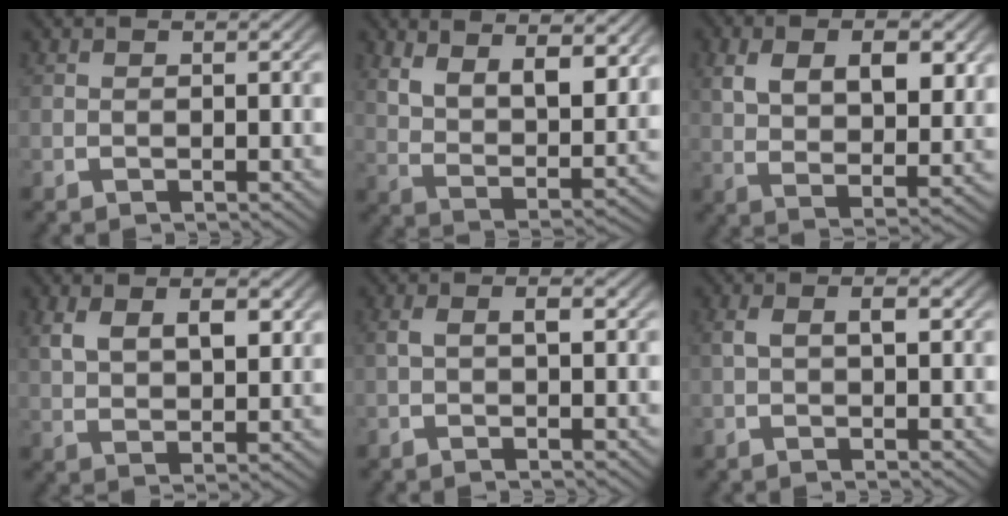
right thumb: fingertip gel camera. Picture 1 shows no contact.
{"total": 8.7, "force": [3.5, 4.6, 6.5], "torque": [-0.118, -0.017, 0.068]}
{"total": 6.7, "force": [1.5, 3.7, 5.5], "torque": [-0.102, -0.017, 0.040]}
{"total": 4.1, "force": [1.8, 1.9, 3.1], "torque": [-0.055, 0.001, 0.042]}
{"total": 1.9, "force": [0.2, 0.6, 1.8], "torque": [-0.037, 0.002, 0.004]}
{"total": 2.3, "force": [0.5, 0.7, 2.1], "torque": [-0.040, 0.003, 0.008]}